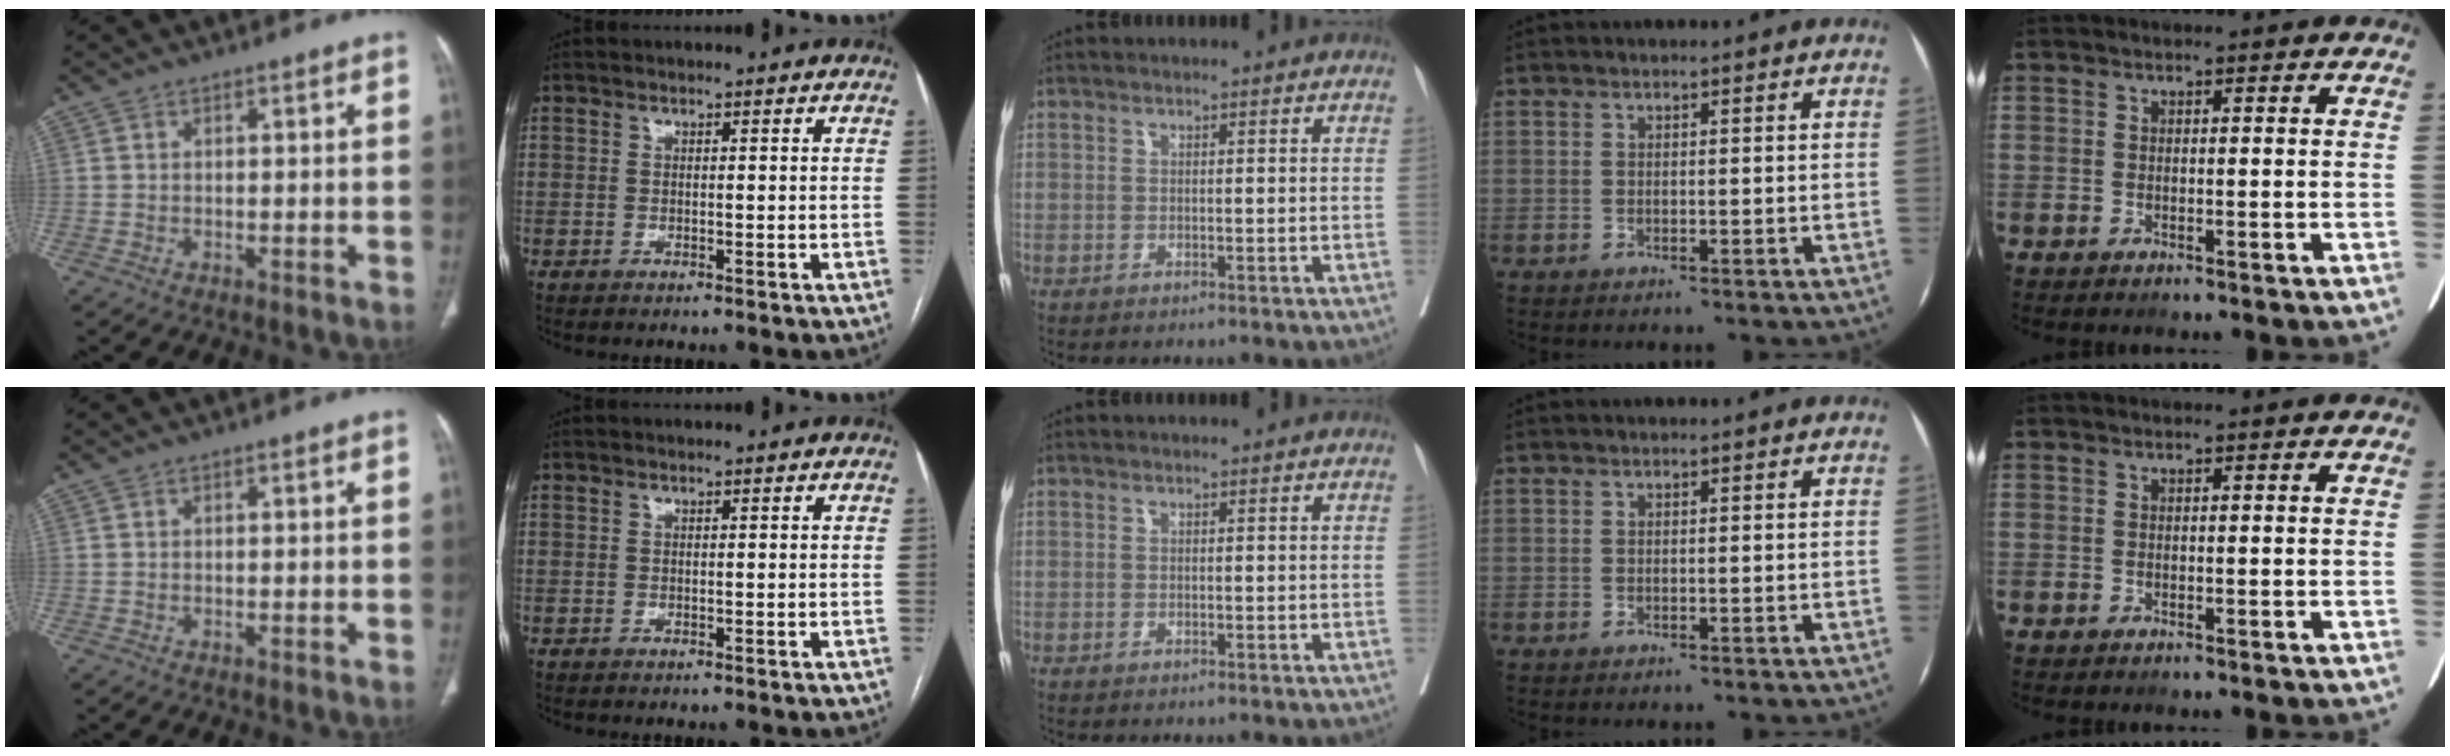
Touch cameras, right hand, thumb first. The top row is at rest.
{}